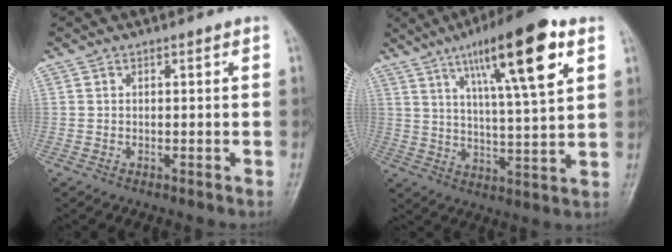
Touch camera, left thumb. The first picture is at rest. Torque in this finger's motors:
{"motor_torque": [1.46, 0.82, 1.77, -1.01, 0.54]}